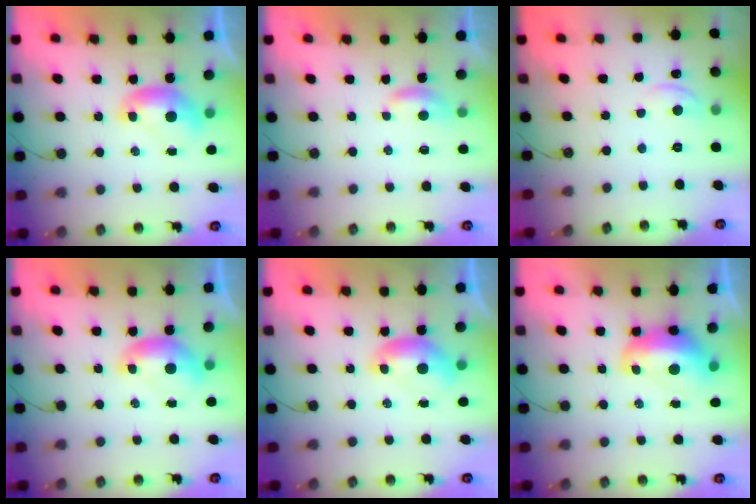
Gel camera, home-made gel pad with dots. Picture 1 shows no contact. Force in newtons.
{"total": 1.7, "press": 1.6, "slide": 0.5}
{"total": 0.8, "press": 0.5, "slide": 0.7}
{"total": 0.0}
{"total": 0.0}
{"total": 4.1, "press": 3.9, "slide": 1.1}